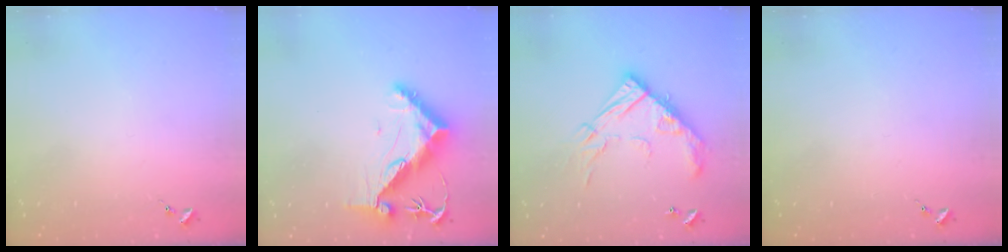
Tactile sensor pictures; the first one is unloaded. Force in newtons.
{"total": 11.0, "press": 10.9, "slide": 1.0}
{"total": 17.6, "press": 17.6, "slide": 1.2}
{"total": 0.0}